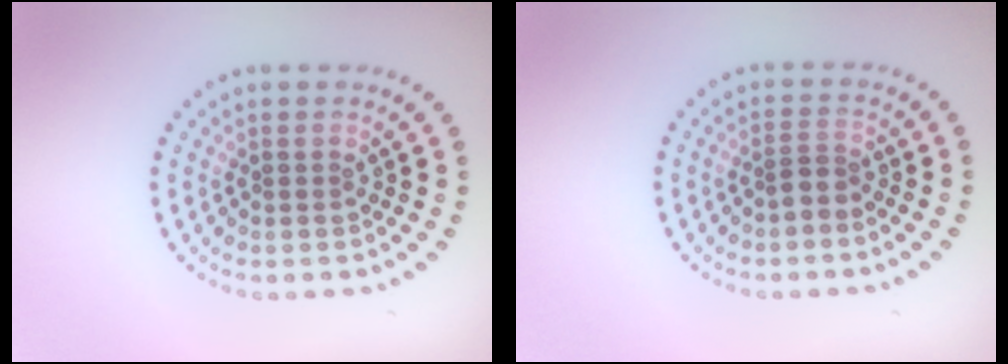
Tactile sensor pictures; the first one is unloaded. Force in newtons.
{"total": 1.3, "press": 0.8, "slide": 0.9}